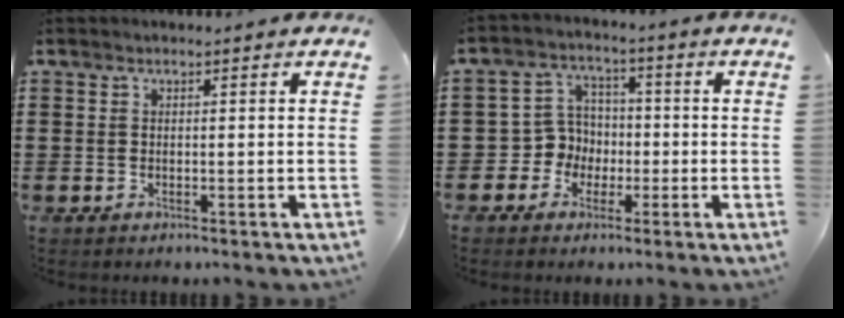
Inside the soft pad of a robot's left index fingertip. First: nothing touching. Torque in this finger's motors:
{"motor_torque": [0.20, 0.19, 0.22, 0.00]}